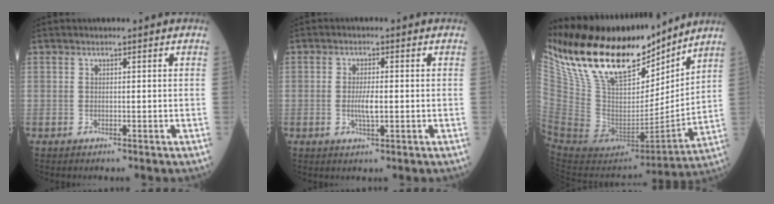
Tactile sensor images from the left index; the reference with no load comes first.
{"total": 2.8, "force": [-0.5, 0.5, 2.7], "torque": [-0.055, -0.006, -0.010]}
{"total": 25.0, "force": [19.7, 8.9, 12.7], "torque": [-0.251, -0.006, 0.350]}